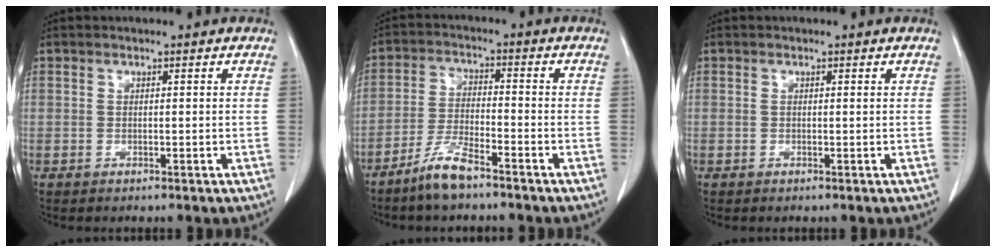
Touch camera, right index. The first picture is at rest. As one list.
[{"total": 6.2, "force": [-4.8, 0.8, 3.8], "torque": [-0.081, -0.008, -0.094]}, {"total": 0.0}]